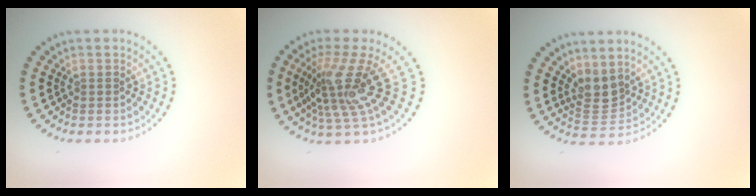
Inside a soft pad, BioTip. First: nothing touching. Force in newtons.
{"total": 4.8, "press": 3.1, "slide": 3.7}
{"total": 2.7, "press": 2.2, "slide": 1.7}